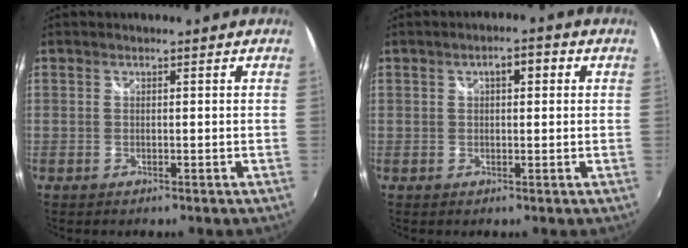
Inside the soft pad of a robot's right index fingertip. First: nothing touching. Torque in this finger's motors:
{"motor_torque": [0.19, -0.05, 0.16, 0.04]}